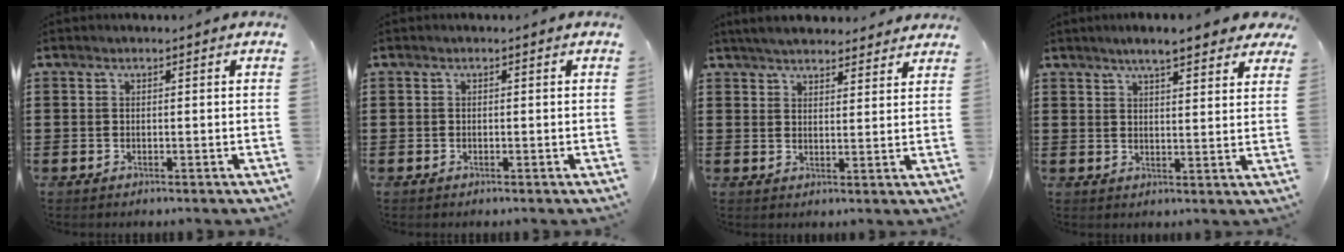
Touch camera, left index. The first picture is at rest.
{"total": 0.0}
{"total": 4.6, "force": [4.4, 0.7, 1.0], "torque": [-0.032, -0.009, 0.083]}
{"total": 5.4, "force": [4.7, 0.6, 2.7], "torque": [-0.067, -0.003, 0.084]}